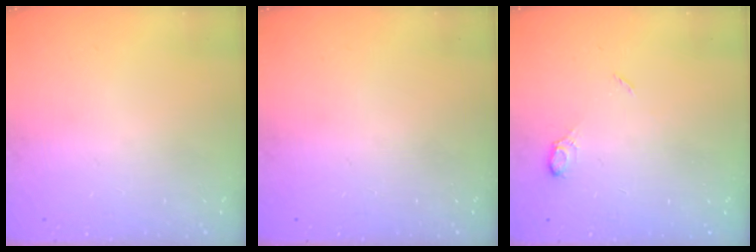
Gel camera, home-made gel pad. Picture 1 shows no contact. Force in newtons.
{"total": 0.0}
{"total": 5.4, "press": 5.4, "slide": 0.6}